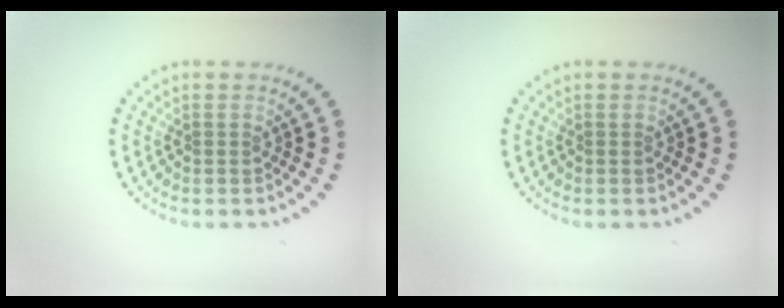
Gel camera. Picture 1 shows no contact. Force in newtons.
{"total": 0.0}